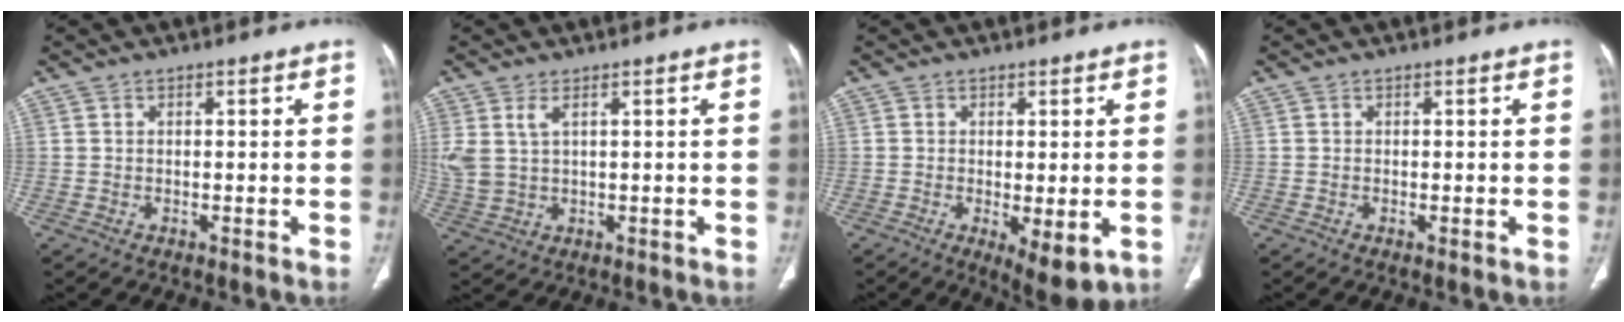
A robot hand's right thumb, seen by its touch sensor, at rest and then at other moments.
{"total": 5.3, "force": [1.9, 2.8, 4.2], "torque": [-0.108, 0.002, 0.049]}
{"total": 7.0, "force": [-1.7, 2.4, 6.3], "torque": [-0.096, -0.022, -0.021]}
{"total": 0.5, "force": [-0.1, 0.2, 0.5], "torque": [-0.012, -0.003, -0.002]}